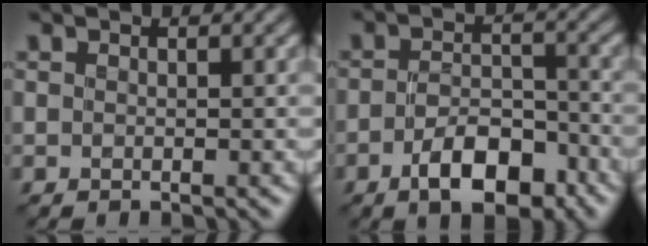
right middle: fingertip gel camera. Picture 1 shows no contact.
{"total": 5.3, "force": [-2.9, 2.4, 3.8], "torque": [-0.063, 0.003, -0.051]}